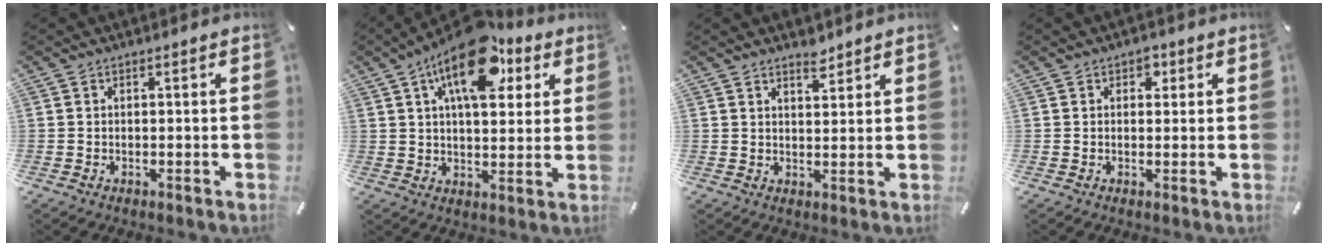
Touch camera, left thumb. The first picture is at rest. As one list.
[{"total": 17.4, "force": [9.4, 8.7, 11.8], "torque": [-0.176, -0.035, 0.157]}, {"total": 3.7, "force": [3.2, 1.3, 1.1], "torque": [-0.003, -0.023, 0.056]}, {"total": 2.5, "force": [1.2, 1.9, 1.0], "torque": [0.000, -0.005, 0.015]}]